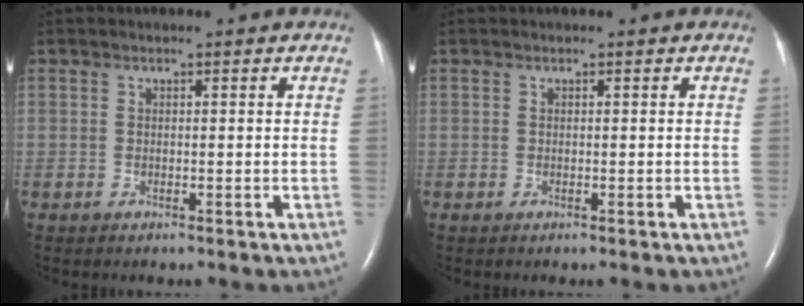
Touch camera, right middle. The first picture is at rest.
{"total": 0.0}